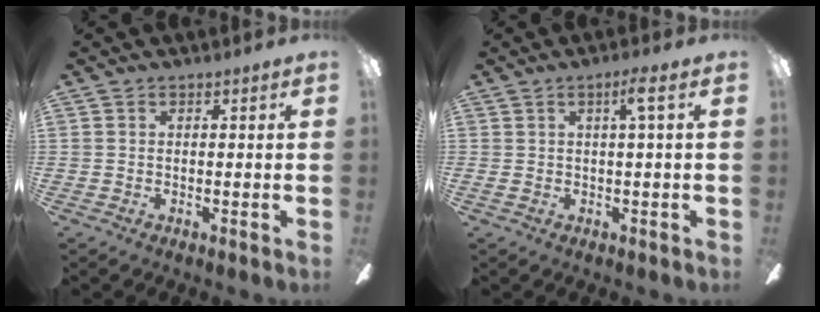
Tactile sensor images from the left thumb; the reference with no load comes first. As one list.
[{"total": 3.8, "force": [1.1, 0.0, 3.6], "torque": [-0.064, -0.002, 0.014]}]